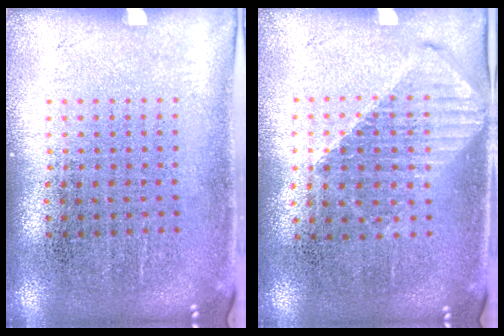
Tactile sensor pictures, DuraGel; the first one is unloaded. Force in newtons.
{"total": 1.2, "press": 1.1, "slide": 0.5}